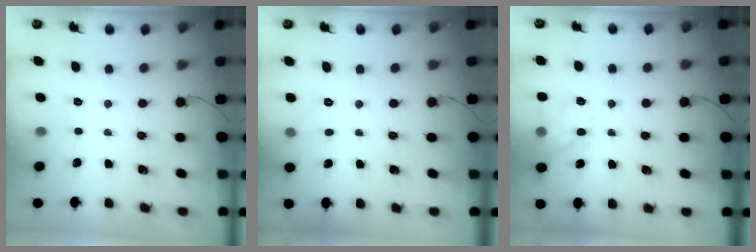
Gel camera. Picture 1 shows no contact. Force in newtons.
{"total": 5.0, "press": 4.9, "slide": 1.1}
{"total": 12.1, "press": 12.0, "slide": 0.8}